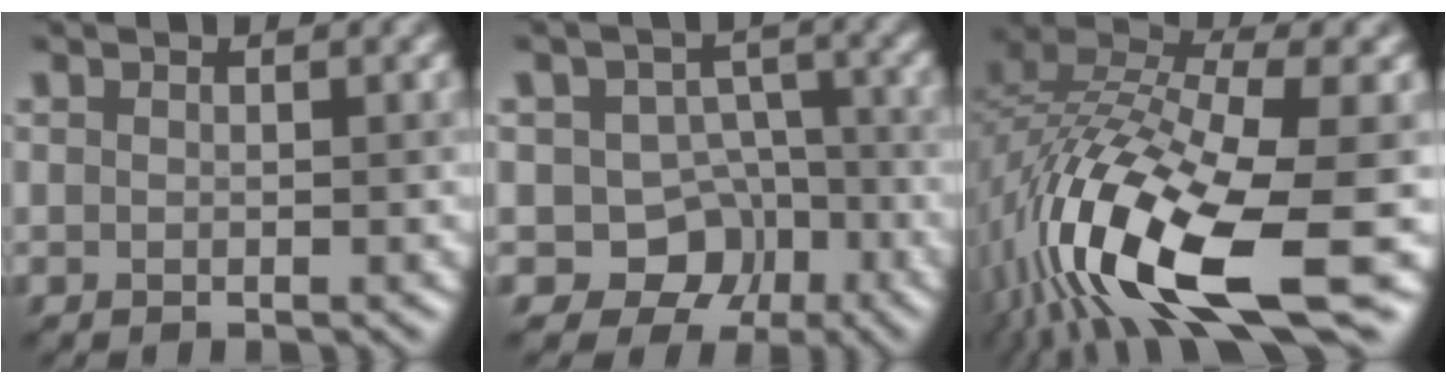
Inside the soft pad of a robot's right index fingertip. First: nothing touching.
{"total": 7.4, "force": [-3.4, 5.9, 2.8], "torque": [-0.011, 0.004, -0.063]}
{"total": 15.0, "force": [-6.1, 4.9, 12.8], "torque": [-0.254, -0.007, -0.106]}